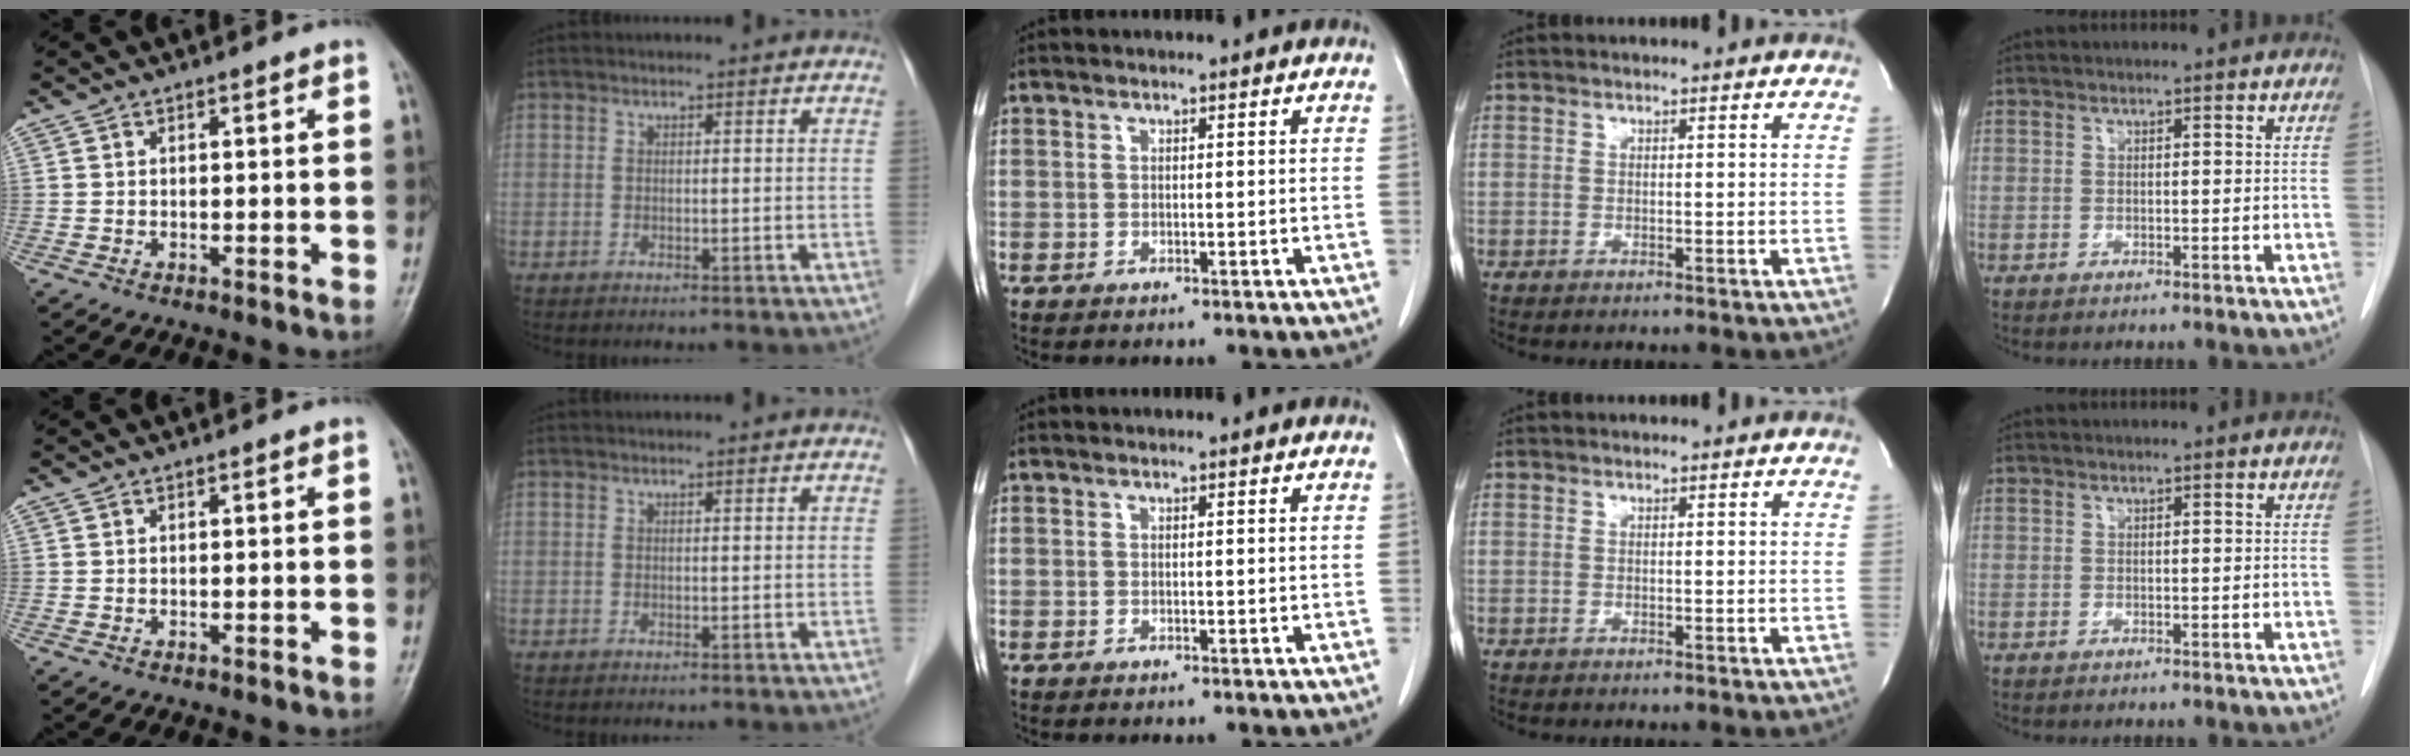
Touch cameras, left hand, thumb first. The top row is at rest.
{}